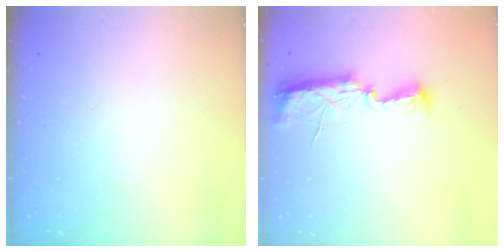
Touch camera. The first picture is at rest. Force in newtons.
{"total": 10.0, "press": 8.9, "slide": 4.5}